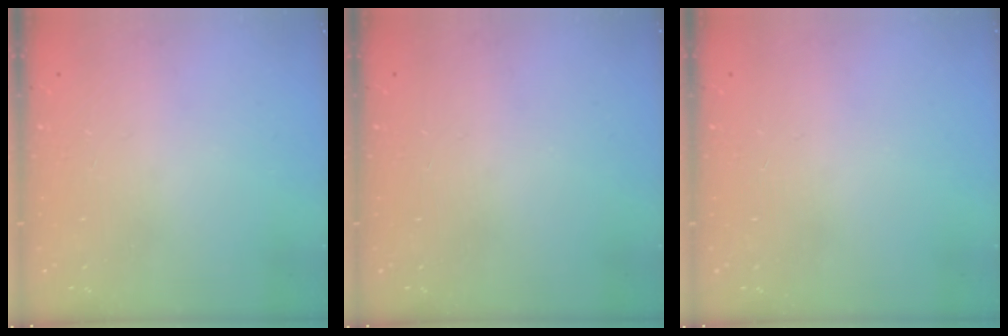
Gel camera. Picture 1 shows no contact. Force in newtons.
{"total": 0.0}
{"total": 0.0}